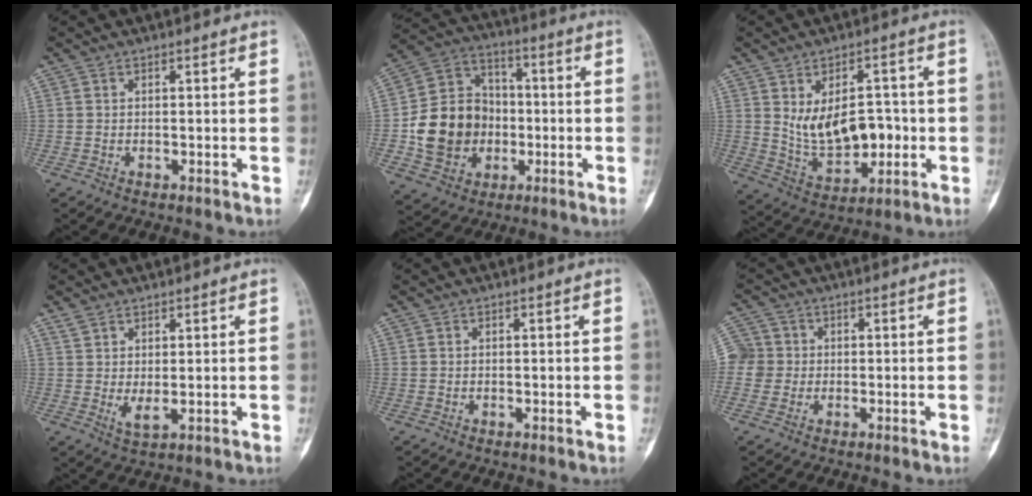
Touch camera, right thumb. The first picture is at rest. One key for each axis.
{"total": 16.5, "fx": -2.3, "fy": 14.0, "fz": 8.3, "tx": -0.117, "ty": 0.031, "tz": -0.036}
{"total": 13.2, "fx": 0.2, "fy": 8.1, "fz": 10.4, "tx": -0.138, "ty": 0.001, "tz": 0.025}
{"total": 3.4, "fx": 1.0, "fy": 1.4, "fz": 2.9, "tx": -0.061, "ty": -0.005, "tz": 0.029}
{"total": 0.0}
{"total": 5.3, "fx": -0.1, "fy": 5.2, "fz": 0.8, "tx": 0.003, "ty": 0.012, "tz": -0.010}